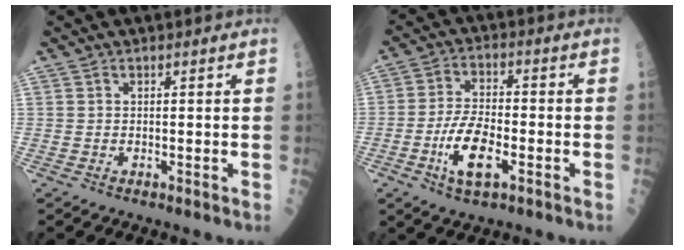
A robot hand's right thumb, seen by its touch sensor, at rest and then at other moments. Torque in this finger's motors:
{"motor_torque": [0.77, 0.37, 1.26, -0.40, 0.20]}